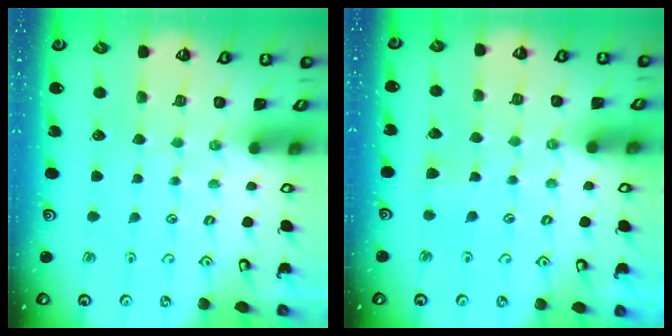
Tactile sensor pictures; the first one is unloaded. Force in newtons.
{"total": 3.6, "press": 3.5, "slide": 0.5}